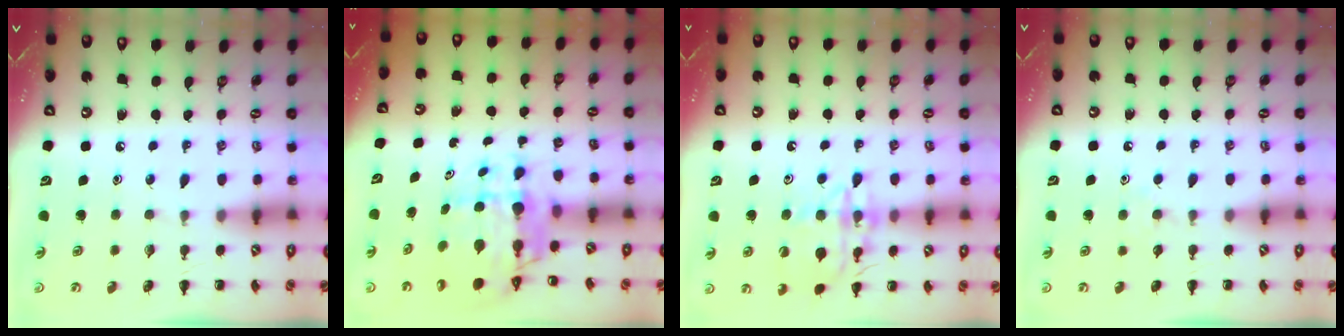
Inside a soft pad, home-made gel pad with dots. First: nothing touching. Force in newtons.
{"total": 7.1, "press": 6.7, "slide": 2.5}
{"total": 16.4, "press": 16.3, "slide": 2.0}
{"total": 3.6, "press": 3.3, "slide": 1.3}